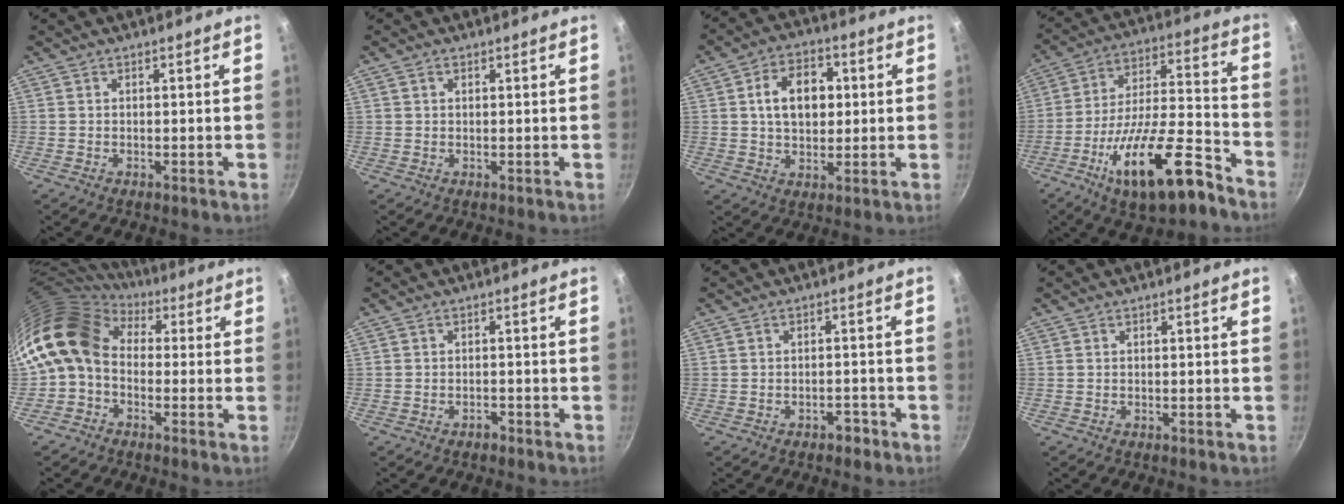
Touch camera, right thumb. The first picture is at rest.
{"total": 1.2, "force": [0.6, 0.8, 0.7], "torque": [-0.010, 0.001, 0.011]}
{"total": 10.8, "force": [1.8, 7.5, 7.5], "torque": [-0.095, 0.009, 0.023]}
{"total": 20.8, "force": [-11.8, 6.7, 15.7], "torque": [-0.237, 0.065, -0.199]}
{"total": 12.4, "force": [1.2, 9.5, 7.9], "torque": [-0.134, 0.022, -0.004]}
{"total": 1.1, "force": [-0.9, 0.5, 0.3], "torque": [0.000, 0.015, -0.013]}
{"total": 2.2, "force": [-1.5, 1.2, 1.0], "torque": [0.003, 0.022, -0.014]}
{"total": 0.0}